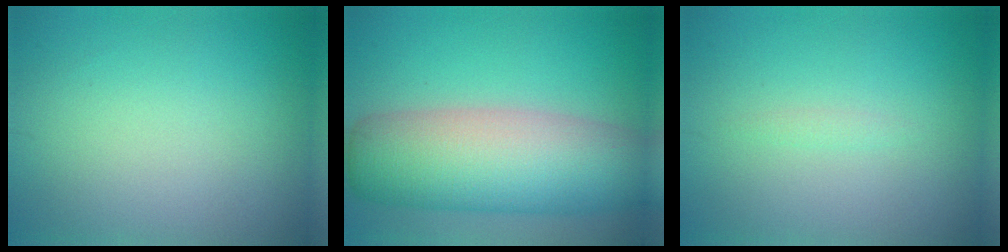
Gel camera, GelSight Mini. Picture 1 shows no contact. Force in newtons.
{"total": 11.3, "press": 11.3, "slide": 0.2}
{"total": 0.6, "press": 0.6, "slide": 0.0}